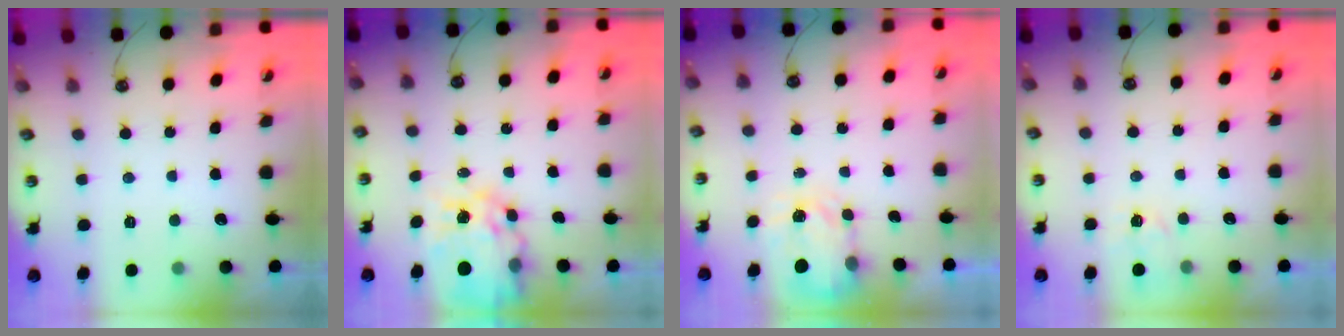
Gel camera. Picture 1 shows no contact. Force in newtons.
{"total": 15.2, "press": 15.2, "slide": 1.6}
{"total": 3.6, "press": 3.6, "slide": 0.6}
{"total": 3.0, "press": 3.0, "slide": 0.4}